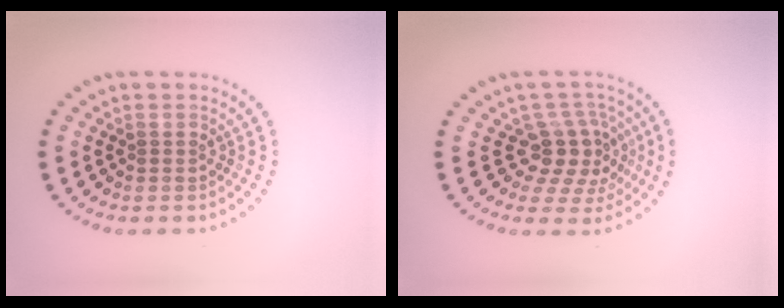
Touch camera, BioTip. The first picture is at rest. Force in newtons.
{"total": 4.0, "press": 3.2, "slide": 2.3}